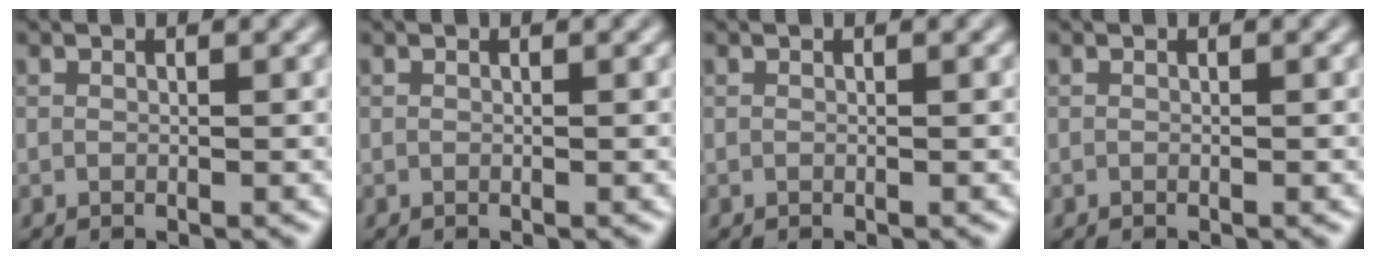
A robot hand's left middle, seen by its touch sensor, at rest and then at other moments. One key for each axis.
{"total": 0.0}
{"total": 0.0}
{"total": 0.0}